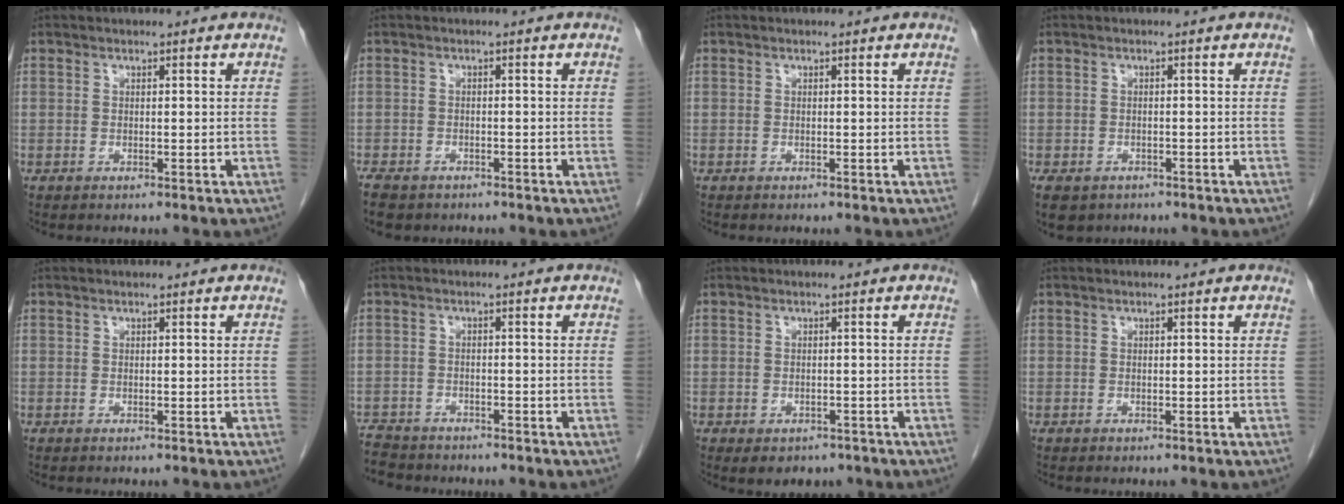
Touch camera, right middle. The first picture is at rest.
{"total": 5.6, "force": [-4.3, 2.7, 2.2], "torque": [-0.040, -0.007, -0.062]}
{"total": 0.0}
{"total": 7.1, "force": [-4.5, 4.8, 2.7], "torque": [-0.059, -0.006, -0.061]}
{"total": 0.0}
{"total": 5.6, "force": [-5.3, 1.7, 0.5], "torque": [-0.012, -0.009, -0.088]}
{"total": 4.5, "force": [-3.2, 2.8, 1.5], "torque": [-0.012, 0.002, -0.036]}
{"total": 0.0}